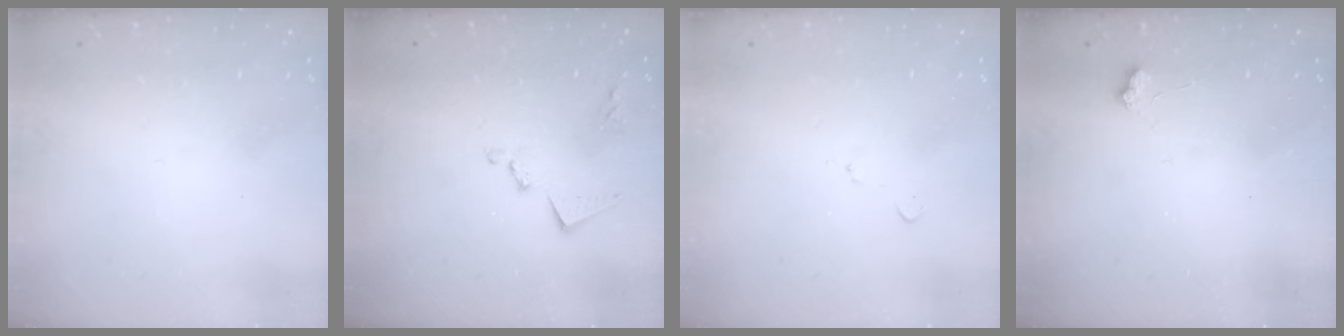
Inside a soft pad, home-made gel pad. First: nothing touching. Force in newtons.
{"total": 10.2, "press": 10.2, "slide": 0.7}
{"total": 6.0, "press": 5.9, "slide": 0.7}
{"total": 2.4, "press": 2.4, "slide": 0.5}